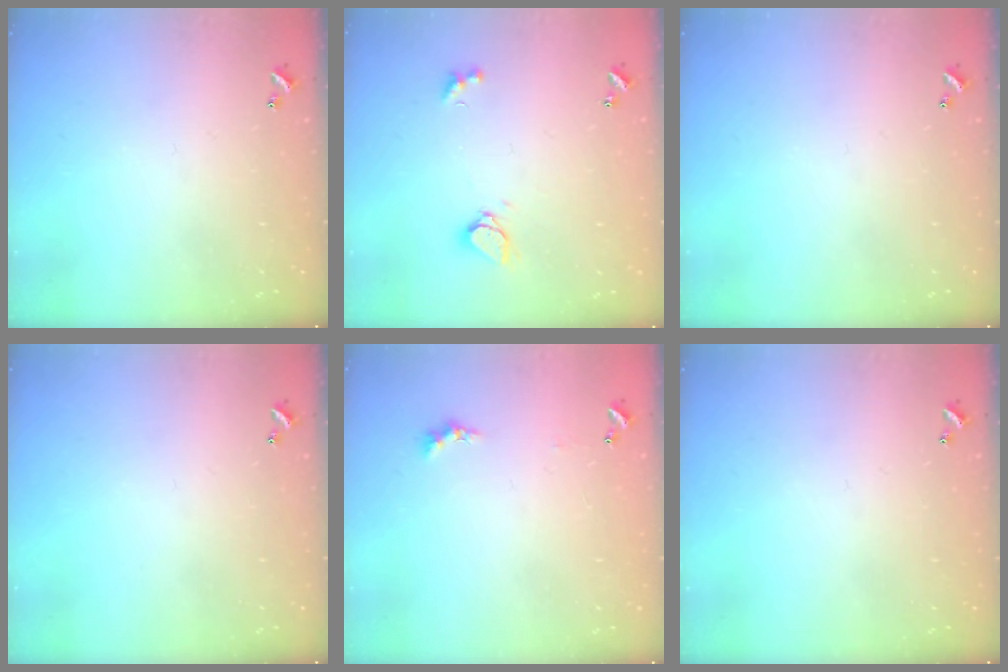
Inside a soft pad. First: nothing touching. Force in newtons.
{"total": 2.1, "press": 2.0, "slide": 0.5}
{"total": 0.0}
{"total": 0.0}
{"total": 0.6, "press": 0.4, "slide": 0.5}
{"total": 0.0}